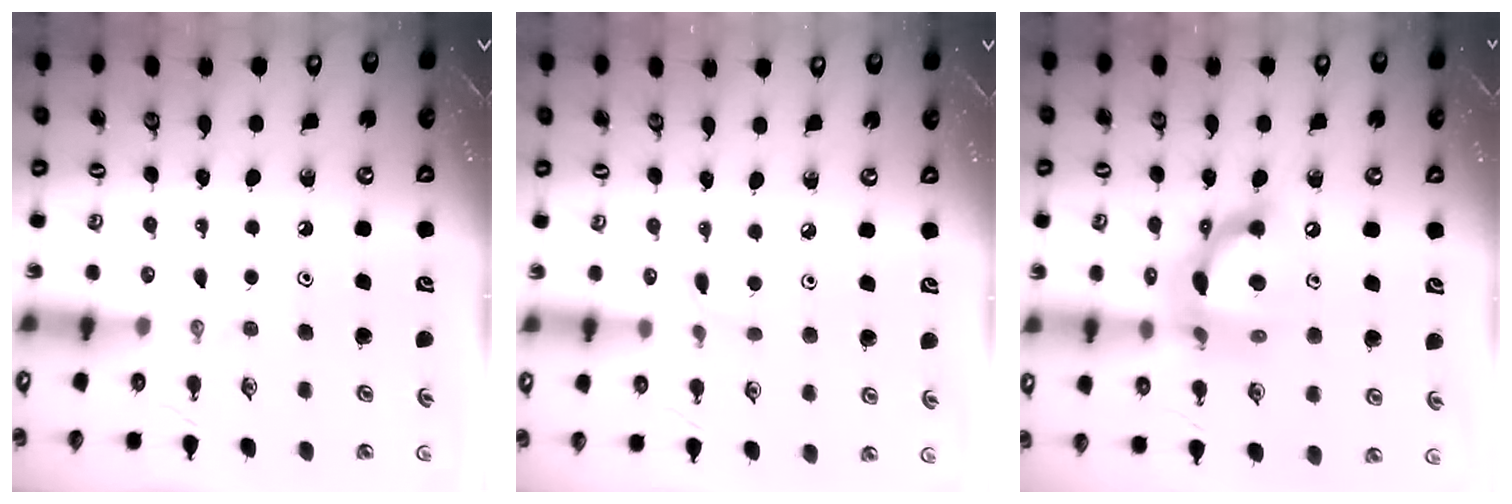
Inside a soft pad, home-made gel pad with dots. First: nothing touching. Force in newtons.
{"total": 2.8, "press": 2.7, "slide": 0.5}
{"total": 14.9, "press": 14.8, "slide": 1.3}